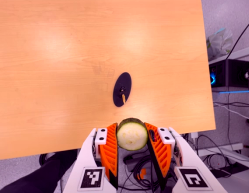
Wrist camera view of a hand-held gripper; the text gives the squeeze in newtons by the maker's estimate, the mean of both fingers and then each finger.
{"total": 11.4, "left": 10.6, "right": 12.2}